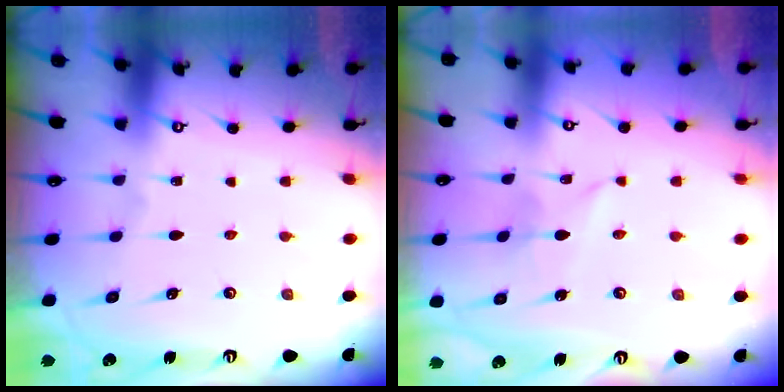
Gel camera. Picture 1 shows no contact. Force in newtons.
{"total": 2.6, "press": 2.6, "slide": 0.4}